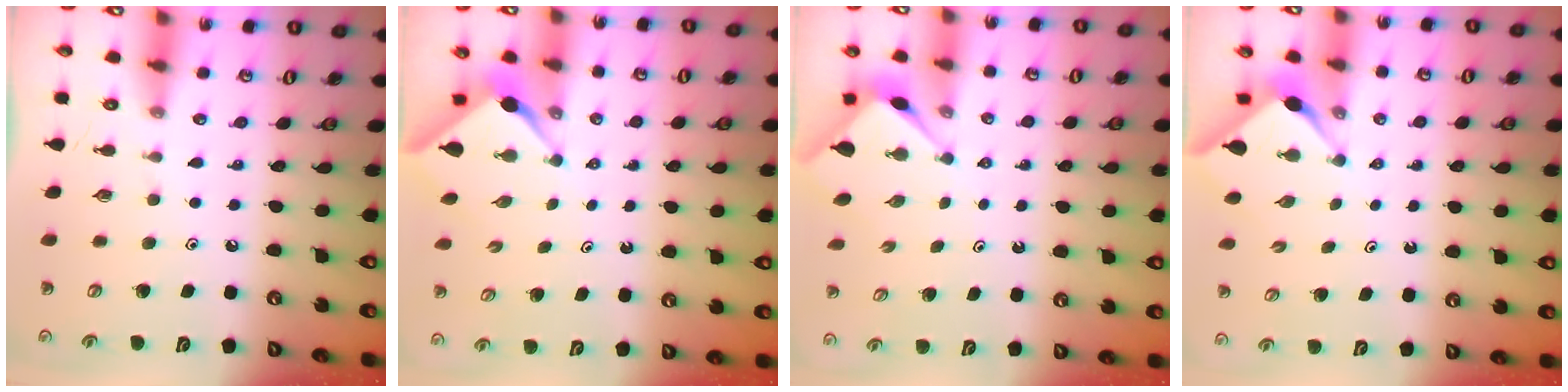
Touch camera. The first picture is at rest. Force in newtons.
{"total": 2.4, "press": 2.4, "slide": 0.4}
{"total": 3.6, "press": 3.6, "slide": 0.1}
{"total": 2.9, "press": 2.9, "slide": 0.3}